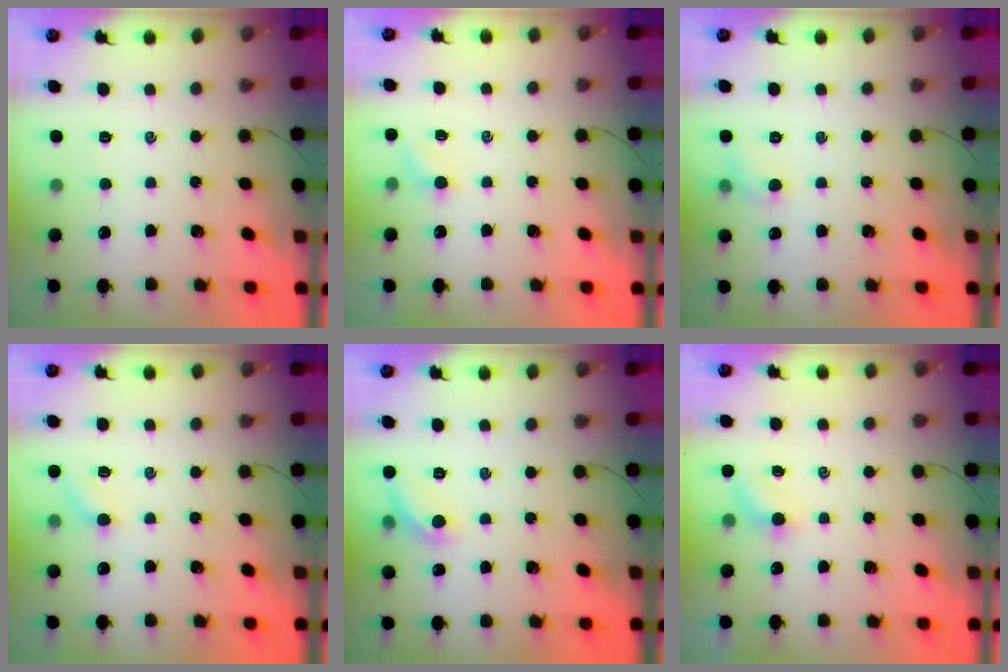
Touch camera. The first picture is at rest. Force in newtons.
{"total": 3.1, "press": 2.9, "slide": 1.0}
{"total": 4.5, "press": 4.4, "slide": 1.2}
{"total": 5.2, "press": 5.1, "slide": 0.9}
{"total": 7.4, "press": 7.3, "slide": 0.9}
{"total": 3.5, "press": 3.4, "slide": 0.9}